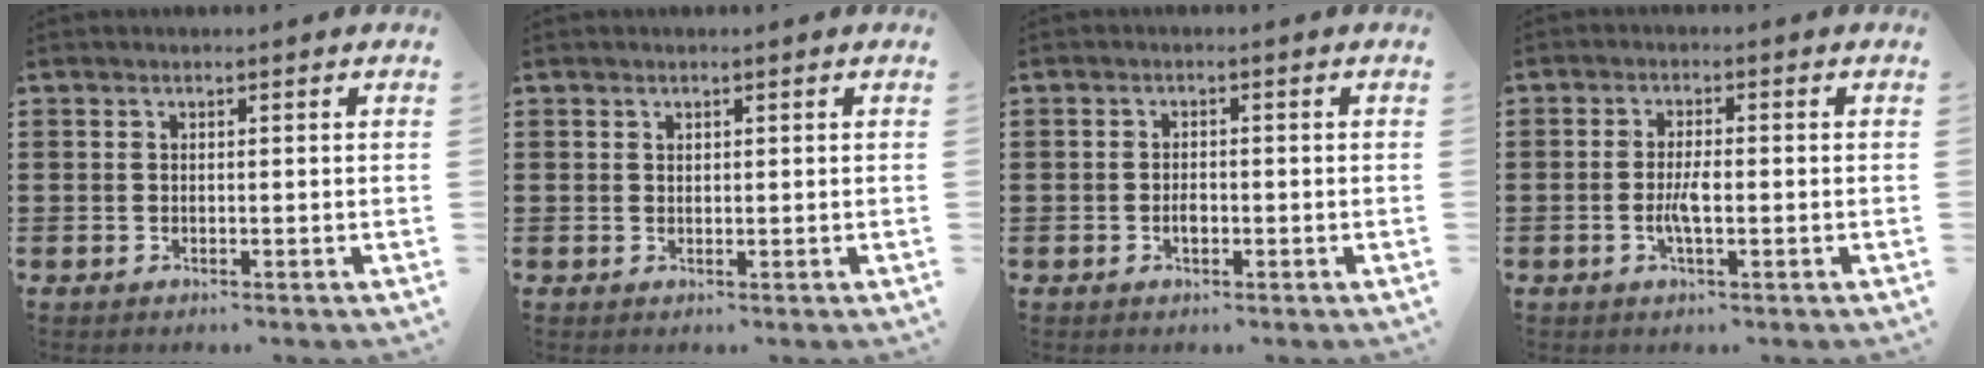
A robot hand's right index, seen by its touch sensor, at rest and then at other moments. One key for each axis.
{"total": 0.6, "fx": 0.5, "fy": 0.4, "fz": 0.1, "tx": -0.003, "ty": 0.001, "tz": 0.010}
{"total": 1.7, "fx": -0.5, "fy": 0.9, "fz": 1.4, "tx": -0.027, "ty": 0.000, "tz": -0.010}
{"total": 3.1, "fx": -0.8, "fy": 0.8, "fz": 3.0, "tx": -0.066, "ty": -0.004, "tz": -0.019}